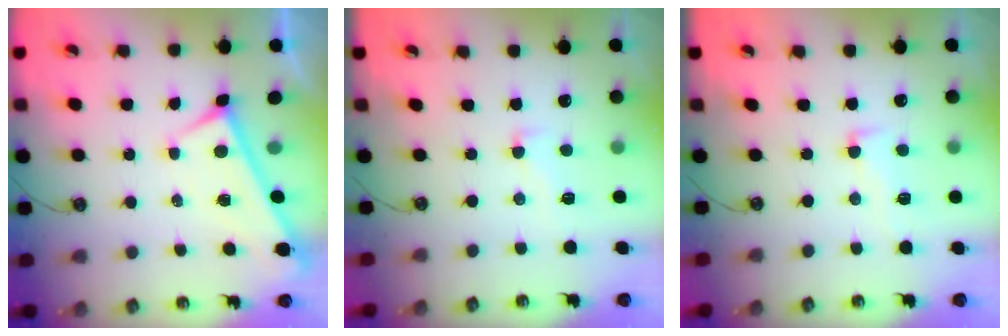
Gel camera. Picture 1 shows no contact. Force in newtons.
{"total": 1.3, "press": 0.3, "slide": 1.3}
{"total": 2.2, "press": 1.5, "slide": 1.6}